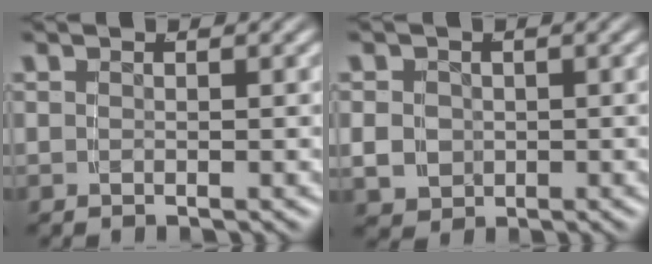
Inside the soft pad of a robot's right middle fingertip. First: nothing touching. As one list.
[{"total": 2.8, "force": [-0.1, 2.6, 1.0], "torque": [-0.024, -0.012, 0.005]}]